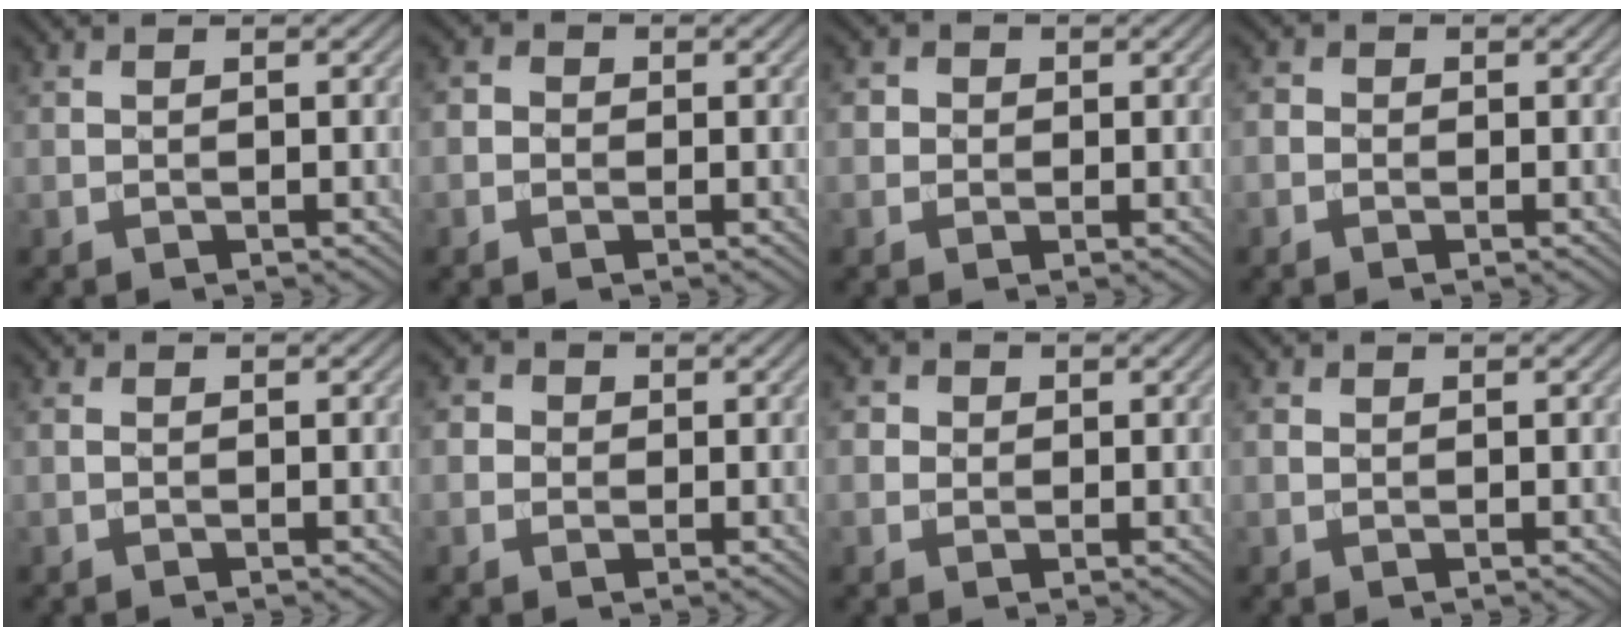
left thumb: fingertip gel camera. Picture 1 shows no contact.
{"total": 1.9, "force": [-0.4, 1.8, 0.5], "torque": [-0.007, 0.004, -0.017]}
{"total": 2.3, "force": [0.2, 2.2, 0.6], "torque": [-0.006, 0.000, -0.013]}
{"total": 1.6, "force": [-0.6, 1.4, 0.5], "torque": [-0.005, 0.004, -0.019]}
{"total": 0.7, "force": [-0.3, 0.4, 0.4], "torque": [-0.012, 0.001, -0.009]}
{"total": 2.4, "force": [0.1, 2.4, 0.6], "torque": [-0.012, 0.005, -0.013]}
{"total": 2.2, "force": [0.3, 2.1, 0.6], "torque": [-0.014, 0.001, -0.005]}
{"total": 0.7, "force": [0.1, 0.7, 0.3], "torque": [-0.009, 0.000, -0.001]}